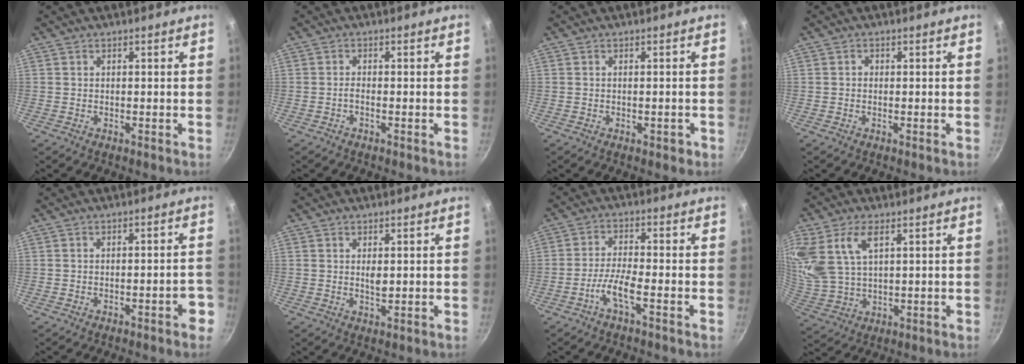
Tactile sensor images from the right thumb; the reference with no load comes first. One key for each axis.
{"total": 1.0, "fx": -0.6, "fy": 0.2, "fz": 0.7, "tx": -0.019, "ty": 0.007, "tz": -0.017}
{"total": 1.7, "fx": -0.7, "fy": 0.8, "fz": 1.4, "tx": -0.014, "ty": 0.002, "tz": -0.010}
{"total": 0.7, "fx": -0.1, "fy": 0.7, "fz": 0.3, "tx": -0.003, "ty": 0.003, "tz": -0.003}
{"total": 4.0, "fx": -2.1, "fy": 1.3, "fz": 3.1, "tx": -0.027, "ty": 0.026, "tz": -0.024}
{"total": 2.0, "fx": 0.4, "fy": 0.9, "fz": 1.7, "tx": -0.029, "ty": -0.002, "tz": 0.009}
{"total": 5.1, "fx": -2.8, "fy": 0.8, "fz": 4.2, "tx": -0.094, "ty": 0.022, "tz": -0.060}
{"total": 13.5, "fx": 5.6, "fy": 7.6, "fz": 9.6, "tx": -0.199, "ty": -0.007, "tz": 0.122}